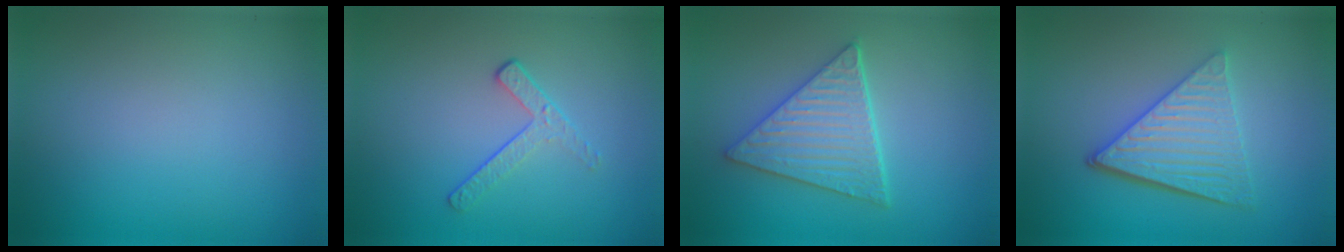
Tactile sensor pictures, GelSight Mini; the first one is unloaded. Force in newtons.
{"total": 1.8, "press": 1.1, "slide": 1.4}
{"total": 5.0, "press": 4.2, "slide": 2.6}
{"total": 5.4, "press": 3.8, "slide": 3.8}